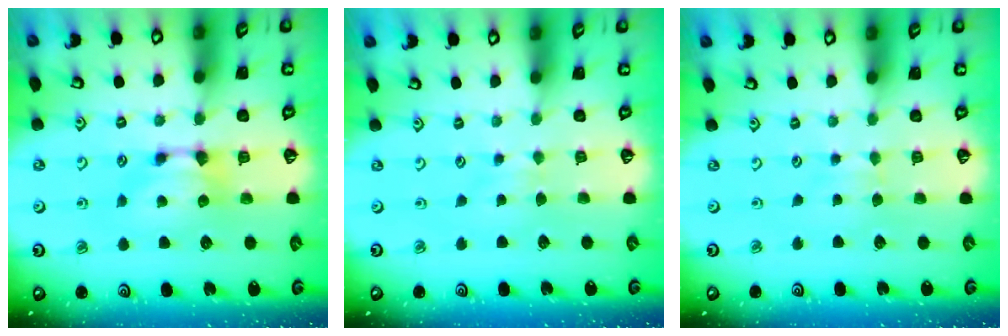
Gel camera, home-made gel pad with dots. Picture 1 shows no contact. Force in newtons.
{"total": 3.4, "press": 3.4, "slide": 0.3}
{"total": 2.9, "press": 2.8, "slide": 0.4}